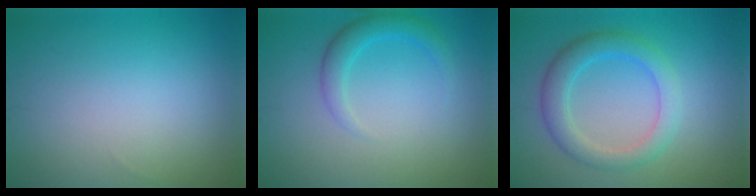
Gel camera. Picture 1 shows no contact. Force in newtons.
{"total": 2.3, "press": 2.3, "slide": 0.1}
{"total": 3.9, "press": 3.9, "slide": 0.1}